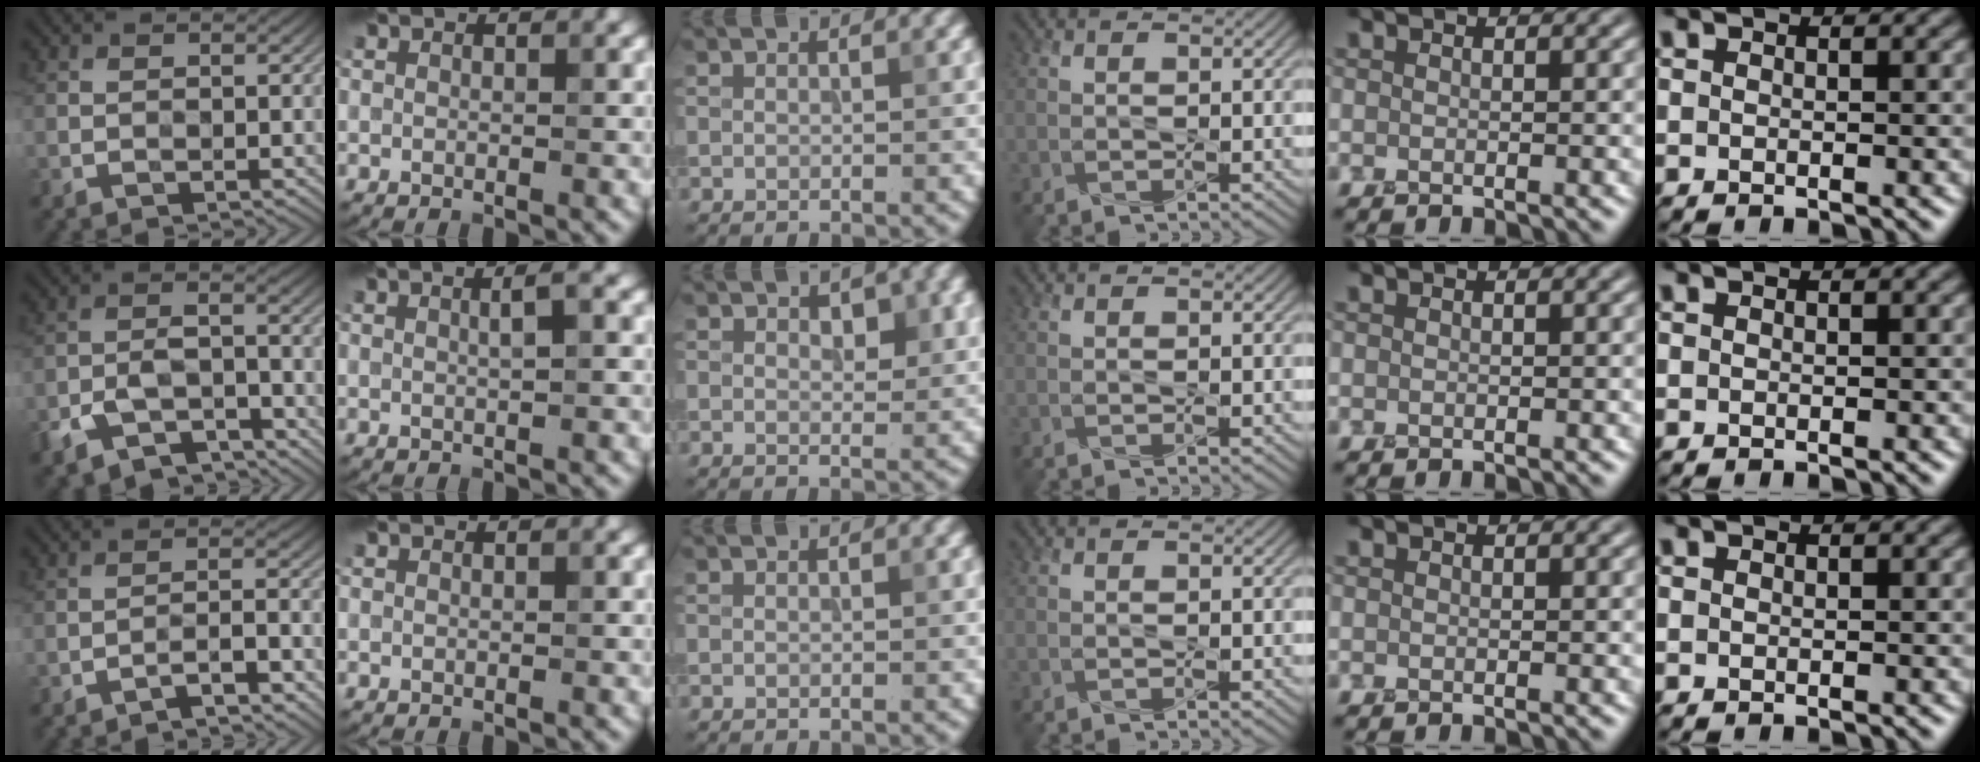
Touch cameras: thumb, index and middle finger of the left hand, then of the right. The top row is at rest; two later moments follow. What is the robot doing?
{"motion": "squeeze", "object": "air blower"}